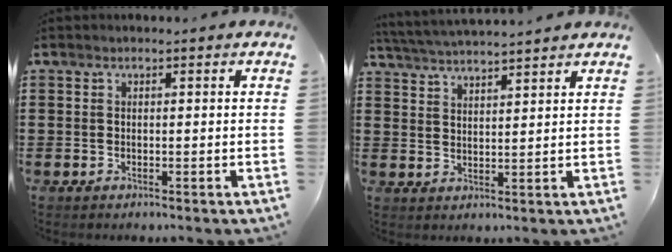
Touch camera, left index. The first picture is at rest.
{"total": 3.6, "force": [3.5, -0.5, 0.4], "torque": [-0.020, -0.016, 0.062]}